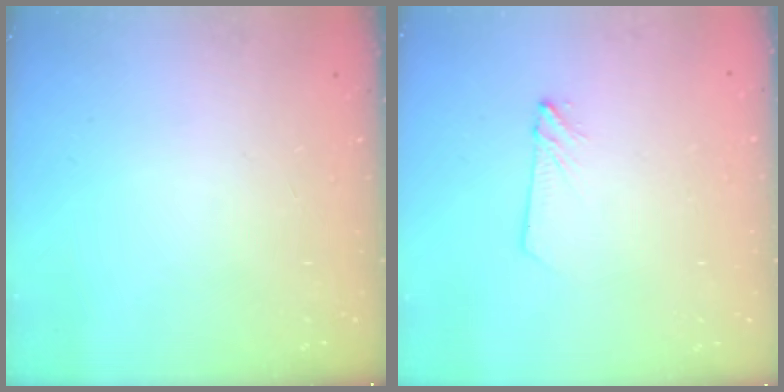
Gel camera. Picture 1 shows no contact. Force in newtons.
{"total": 2.8, "press": 2.8, "slide": 0.3}